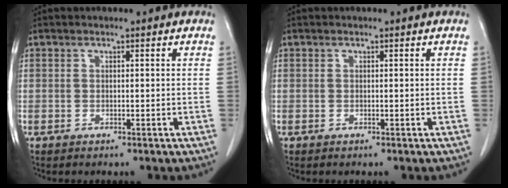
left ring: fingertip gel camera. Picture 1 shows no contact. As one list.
[{"total": 0.0}]